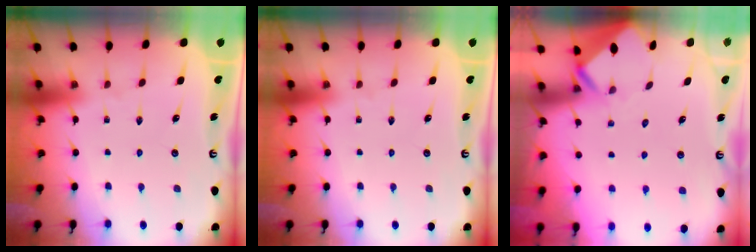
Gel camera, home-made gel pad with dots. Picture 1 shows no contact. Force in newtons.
{"total": 0.0}
{"total": 2.8, "press": 2.8, "slide": 0.1}